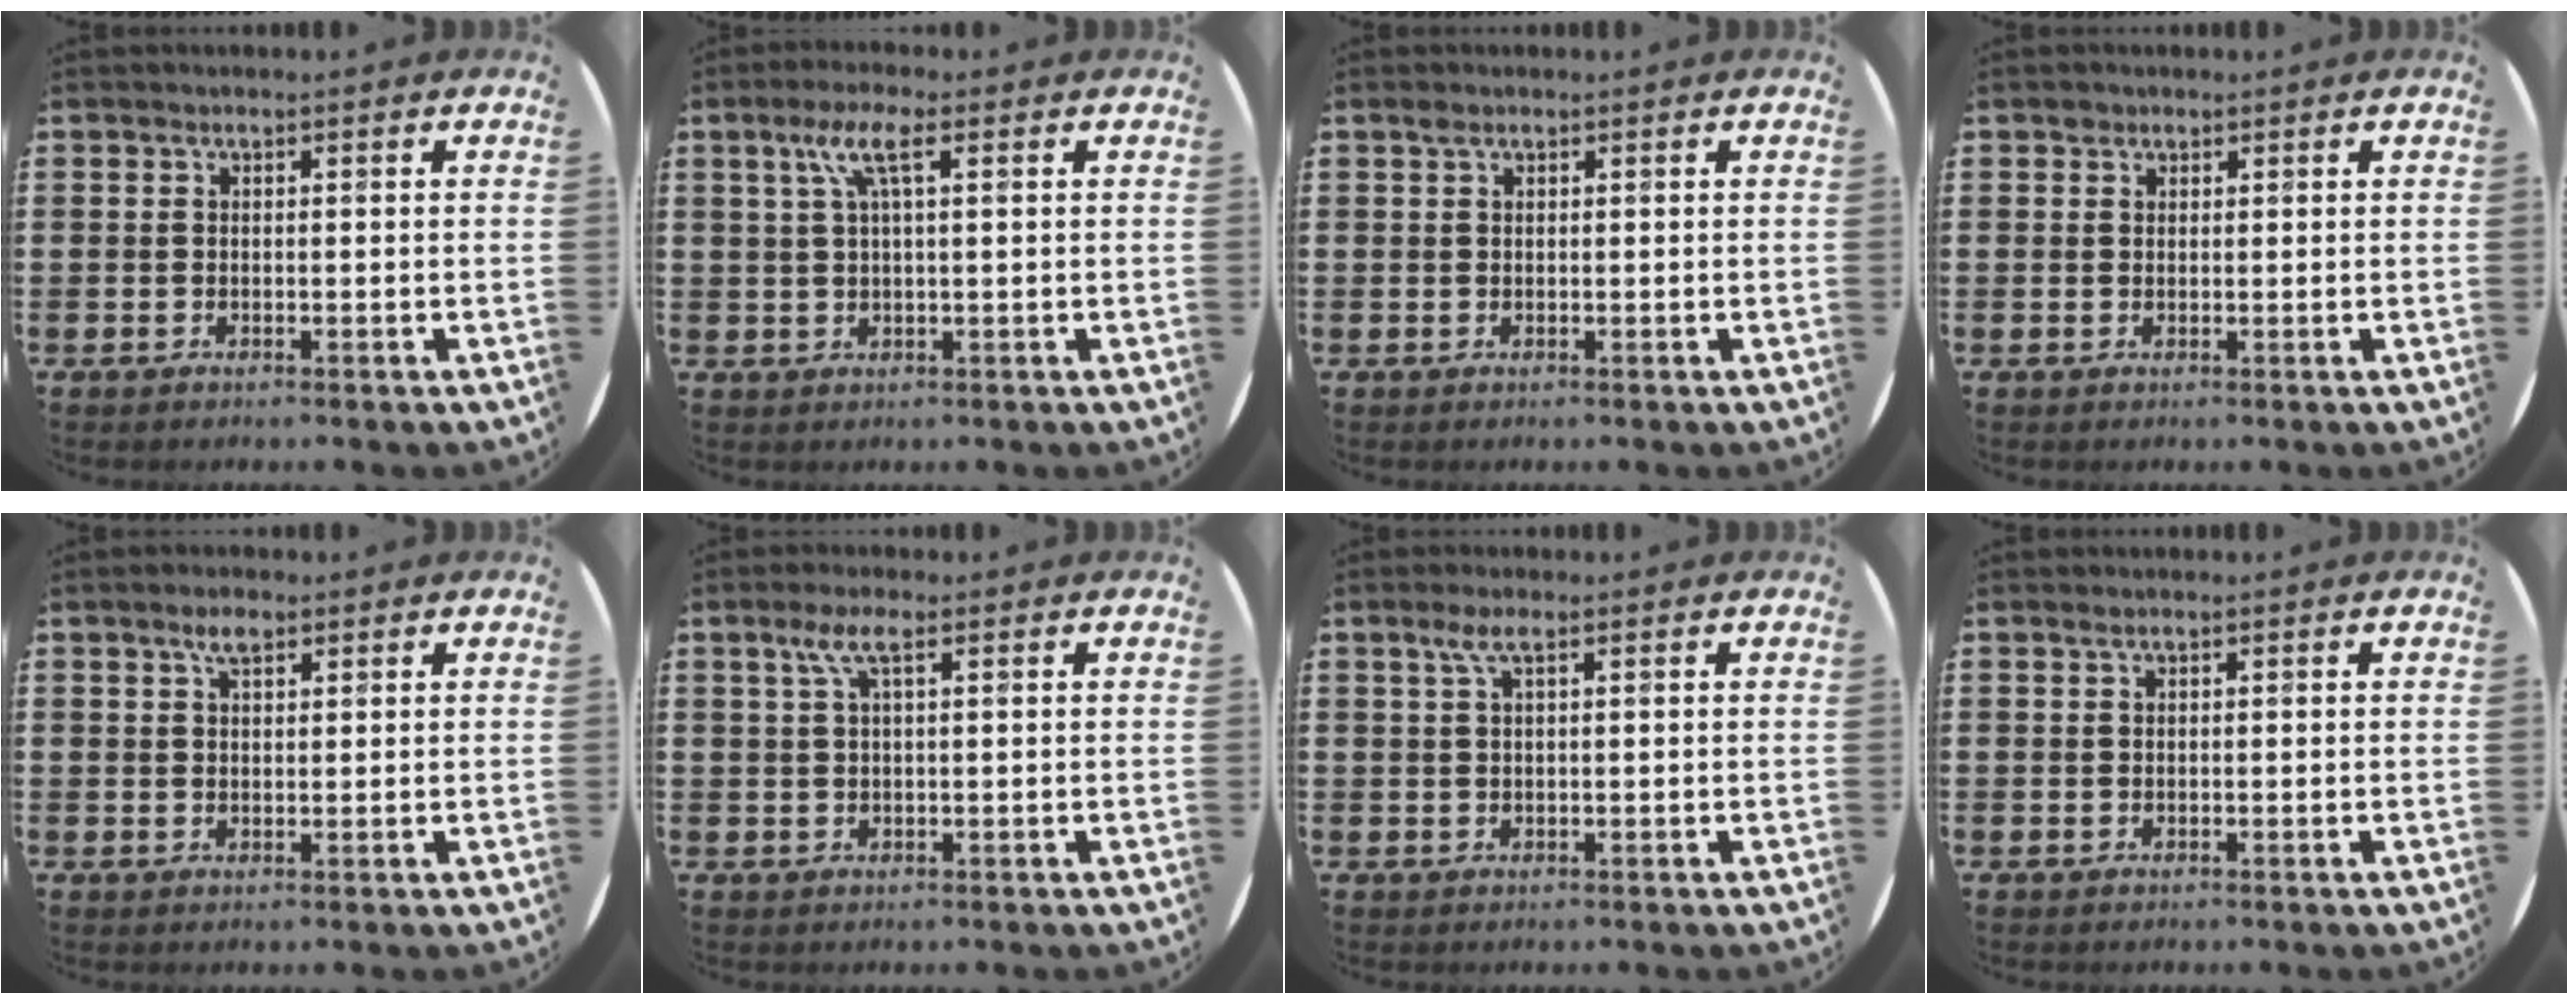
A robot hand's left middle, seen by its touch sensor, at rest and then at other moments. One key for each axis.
{"total": 4.2, "fx": 1.8, "fy": 0.8, "fz": 3.7, "tx": -0.078, "ty": 0.011, "tz": 0.028}
{"total": 0.5, "fx": 0.4, "fy": 0.2, "fz": 0.3, "tx": -0.005, "ty": 0.003, "tz": 0.007}
{"total": 0.8, "fx": 0.6, "fy": 0.5, "fz": 0.0, "tx": 0.008, "ty": 0.000, "tz": 0.010}
{"total": 2.6, "fx": 1.8, "fy": 1.0, "fz": 1.6, "tx": -0.026, "ty": 0.004, "tz": 0.030}
{"total": 2.9, "fx": 1.3, "fy": 0.7, "fz": 2.6, "tx": -0.052, "ty": 0.010, "tz": 0.020}
{"total": 2.1, "fx": 1.0, "fy": 0.3, "fz": 1.8, "tx": -0.037, "ty": 0.006, "tz": 0.015}
{"total": 0.0}